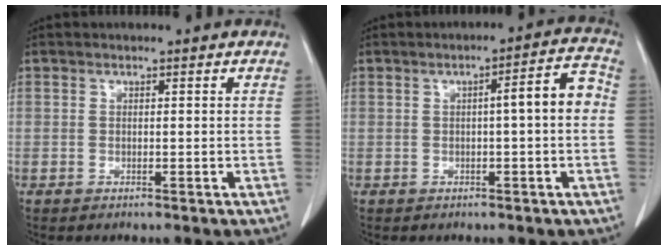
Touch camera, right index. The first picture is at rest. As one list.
[{"total": 5.6, "force": [-0.1, 0.5, 5.5], "torque": [-0.072, 0.017, -0.005]}]